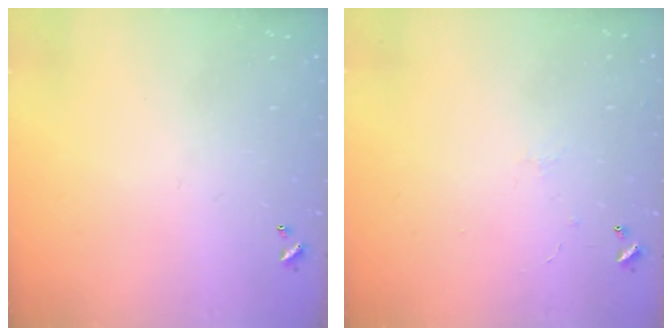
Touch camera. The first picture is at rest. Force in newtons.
{"total": 0.9, "press": 0.7, "slide": 0.5}